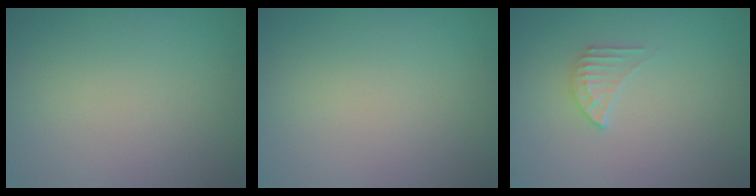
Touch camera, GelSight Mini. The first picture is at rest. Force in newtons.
{"total": 0.0}
{"total": 1.7, "press": 1.7, "slide": 0.1}